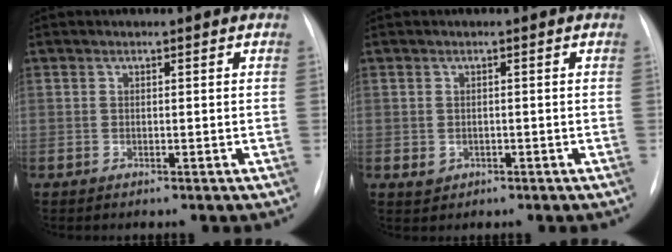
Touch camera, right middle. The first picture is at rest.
{"total": 1.6, "force": [0.5, 1.4, 0.6], "torque": [-0.010, 0.002, 0.018]}